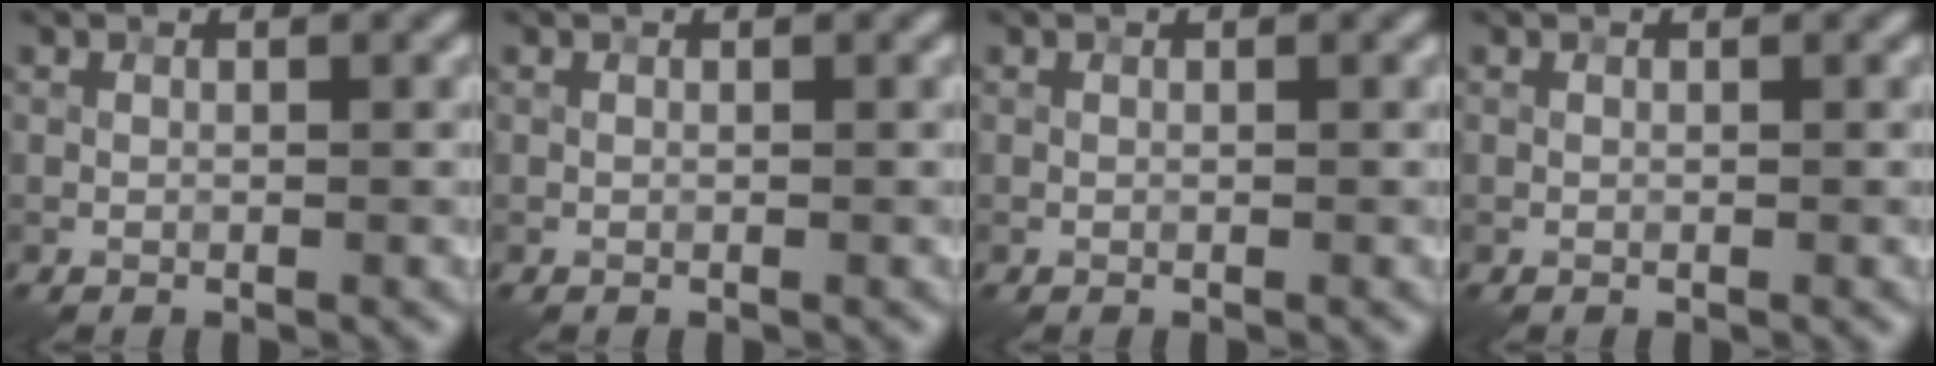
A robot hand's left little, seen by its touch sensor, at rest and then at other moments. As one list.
[{"total": 0.0}, {"total": 0.0}, {"total": 0.0}]